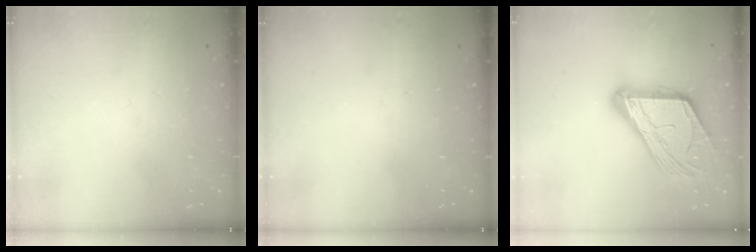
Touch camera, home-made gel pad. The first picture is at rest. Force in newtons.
{"total": 0.0}
{"total": 17.1, "press": 17.0, "slide": 1.6}